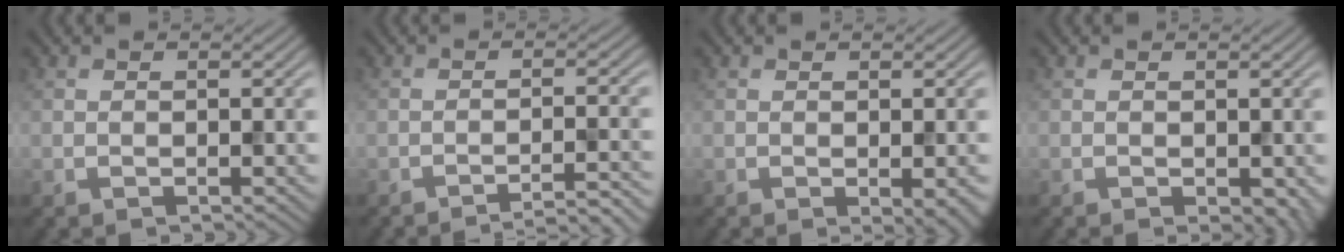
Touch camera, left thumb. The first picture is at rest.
{"total": 4.2, "force": [-3.4, 0.2, 2.5], "torque": [-0.031, 0.015, -0.065]}
{"total": 2.7, "force": [-0.9, 0.7, 2.5], "torque": [-0.035, -0.009, -0.010]}
{"total": 1.9, "force": [-0.5, 1.1, 1.5], "torque": [-0.023, -0.013, -0.003]}